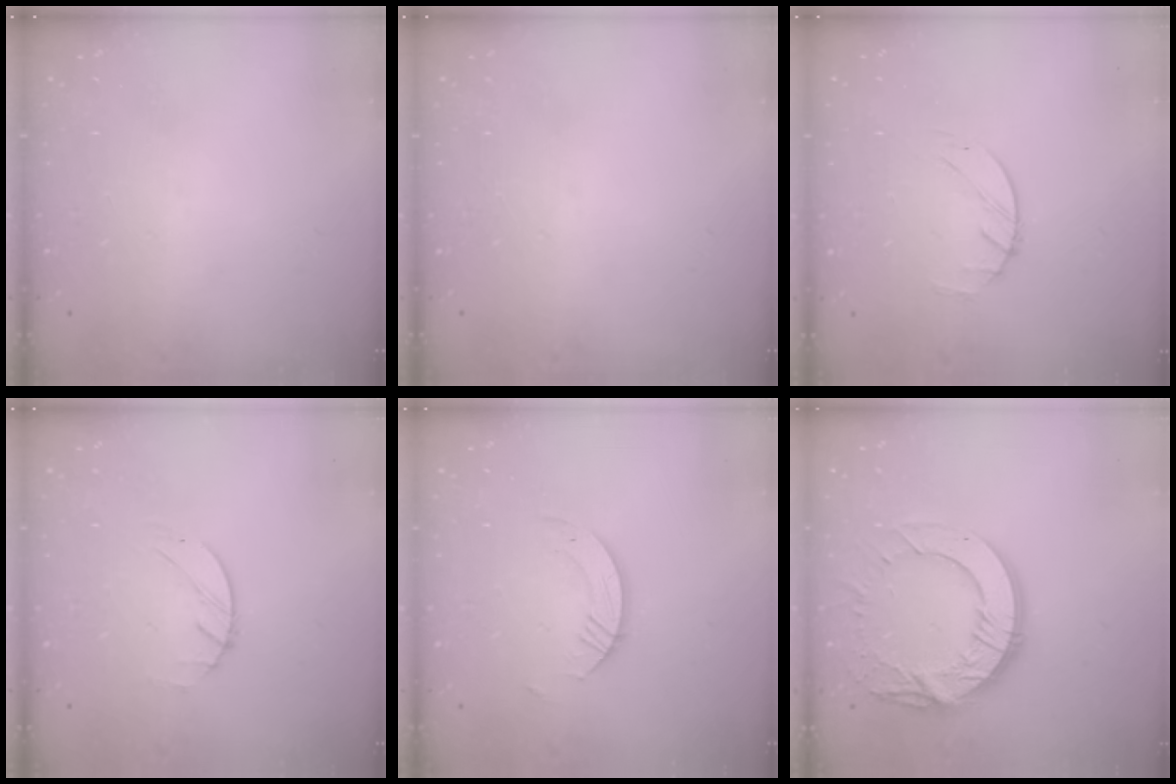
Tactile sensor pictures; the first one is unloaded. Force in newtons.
{"total": 0.0}
{"total": 1.9, "press": 1.9, "slide": 0.3}
{"total": 1.2, "press": 1.2, "slide": 0.2}
{"total": 3.7, "press": 3.7, "slide": 0.3}
{"total": 16.0, "press": 15.9, "slide": 1.4}